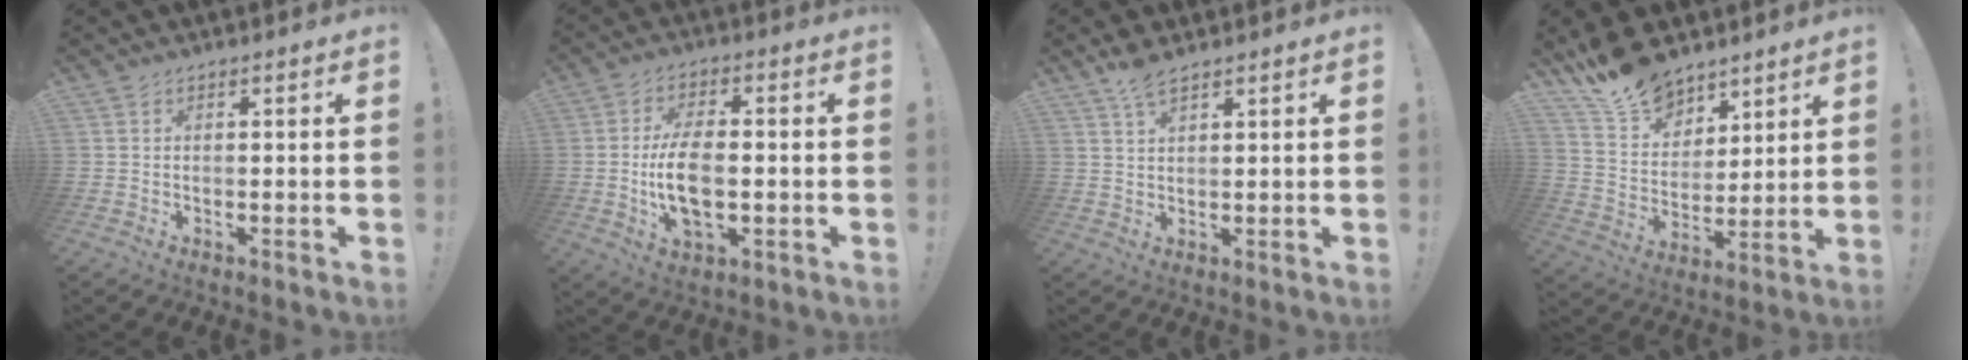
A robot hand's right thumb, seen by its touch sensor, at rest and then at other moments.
{"total": 11.6, "force": [-1.4, 6.0, 9.8], "torque": [-0.180, -0.007, -0.027]}
{"total": 4.8, "force": [3.3, 1.5, 3.2], "torque": [-0.055, -0.013, 0.060]}
{"total": 13.9, "force": [11.0, 7.5, 4.2], "torque": [-0.088, -0.080, 0.212]}